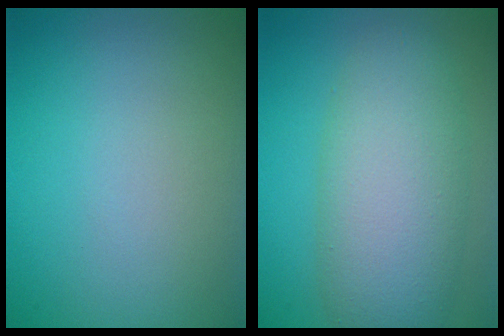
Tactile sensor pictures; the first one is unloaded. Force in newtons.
{"total": 8.0, "press": 8.0, "slide": 0.5}